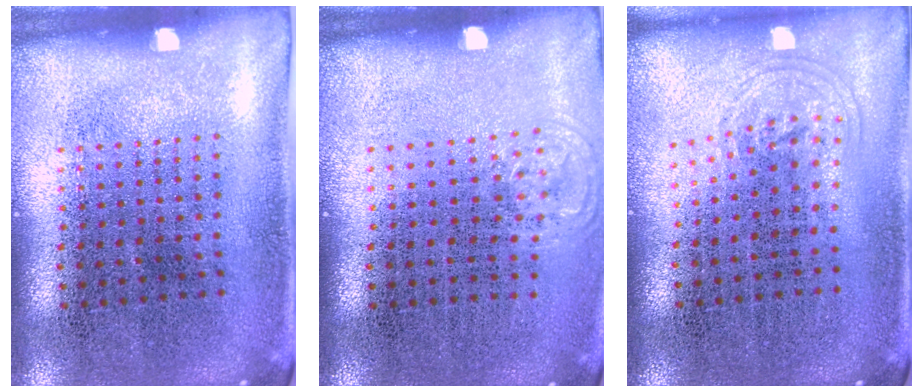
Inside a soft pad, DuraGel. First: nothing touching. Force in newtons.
{"total": 0.5, "press": 0.5, "slide": 0.1}
{"total": 0.8, "press": 0.6, "slide": 0.6}